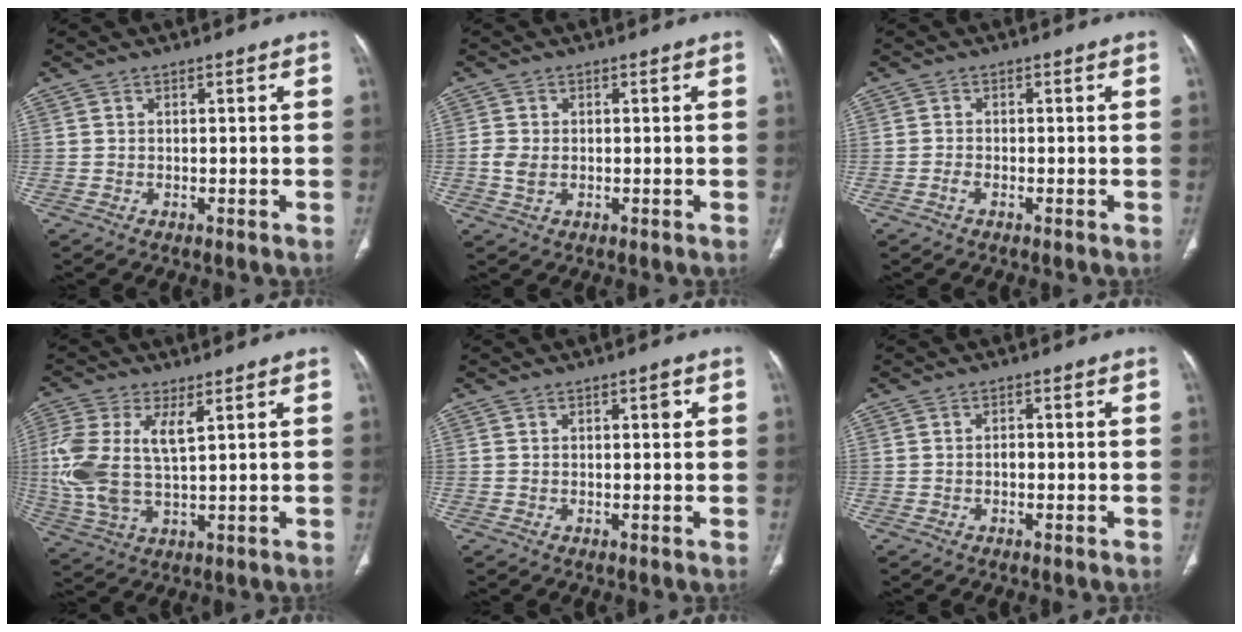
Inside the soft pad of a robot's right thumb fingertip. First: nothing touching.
{"total": 3.1, "force": [-0.4, 2.2, 2.2], "torque": [-0.053, 0.003, -0.007]}
{"total": 1.4, "force": [-0.8, 0.7, 1.0], "torque": [-0.025, 0.003, -0.018]}
{"total": 12.3, "force": [2.7, 5.6, 10.6], "torque": [-0.261, 0.001, 0.062]}
{"total": 1.7, "force": [0.4, 0.7, 1.5], "torque": [-0.018, 0.002, 0.006]}
{"total": 1.3, "force": [-0.3, 0.7, 1.0], "torque": [-0.015, 0.002, -0.005]}